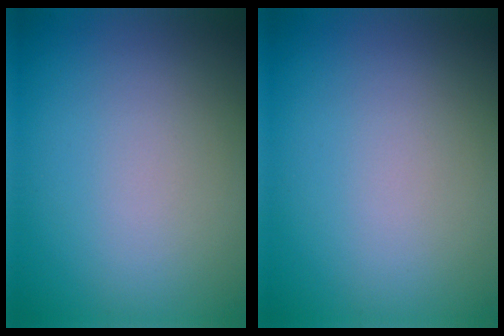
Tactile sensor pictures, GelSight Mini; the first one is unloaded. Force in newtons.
{"total": 0.0}